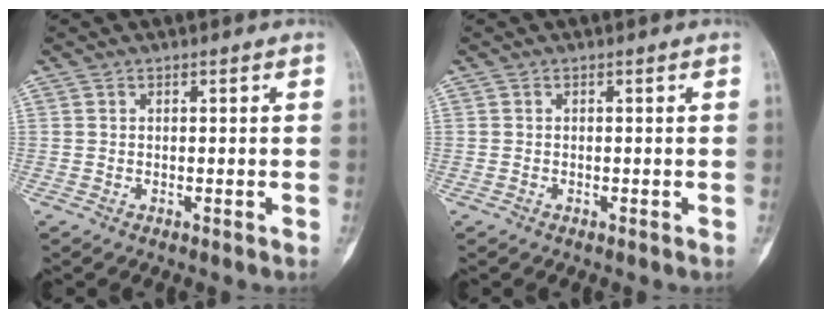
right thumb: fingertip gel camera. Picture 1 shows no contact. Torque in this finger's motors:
{"motor_torque": [0.11, 0.05, 0.02, 0.02, 0.01]}